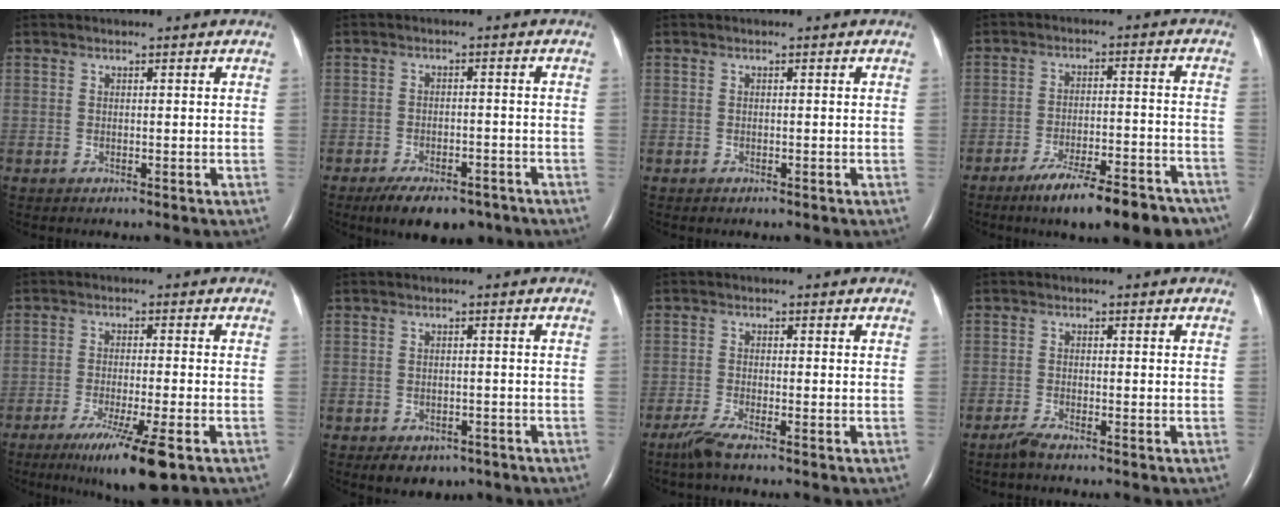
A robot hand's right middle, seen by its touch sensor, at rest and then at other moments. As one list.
[{"total": 9.3, "force": [-7.0, 3.8, 4.7], "torque": [-0.065, -0.001, -0.104]}, {"total": 0.0}, {"total": 15.1, "force": [-11.7, 3.2, 9.0], "torque": [-0.091, 0.012, -0.170]}, {"total": 9.5, "force": [-5.5, 0.1, 7.7], "torque": [-0.133, -0.028, -0.088]}, {"total": 4.9, "force": [-3.4, 3.1, 1.7], "torque": [-0.018, 0.007, -0.040]}, {"total": 3.0, "force": [-2.3, -0.2, 1.9], "torque": [-0.050, -0.010, -0.052]}, {"total": 1.7, "force": [-1.5, -0.2, 0.8], "torque": [-0.030, -0.006, -0.033]}]